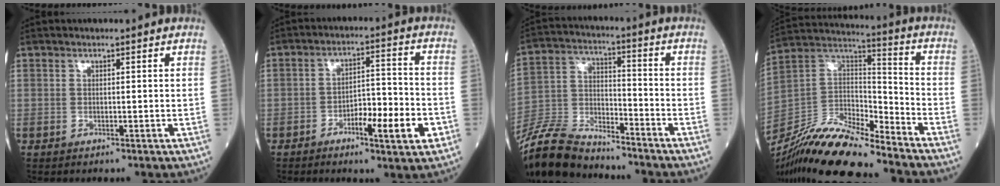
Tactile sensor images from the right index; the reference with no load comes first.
{"total": 8.6, "force": [-3.7, 1.8, 7.5], "torque": [-0.116, 0.011, -0.054]}
{"total": 12.5, "force": [-11.7, 2.9, 3.2], "torque": [-0.071, 0.006, -0.223]}
{"total": 18.4, "force": [-15.8, 2.1, 9.2], "torque": [-0.182, 0.005, -0.297]}